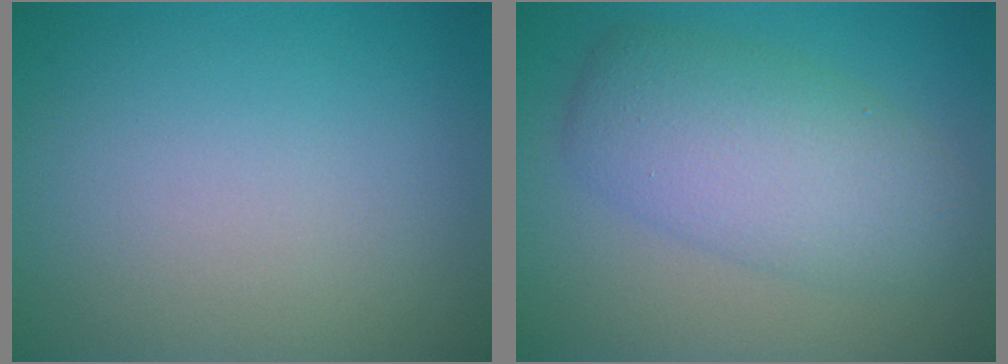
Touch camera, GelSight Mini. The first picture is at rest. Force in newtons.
{"total": 6.3, "press": 6.3, "slide": 0.2}